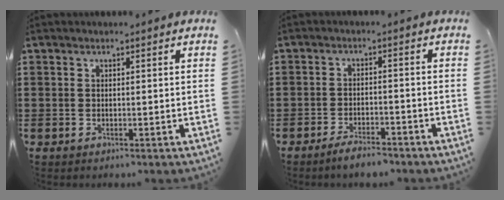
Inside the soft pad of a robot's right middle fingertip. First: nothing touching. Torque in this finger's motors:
{"motor_torque": [1.08, -0.39, 0.09, 0.13]}